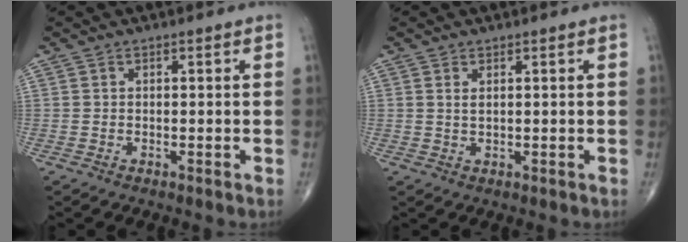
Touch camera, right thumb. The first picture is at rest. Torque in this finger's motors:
{"motor_torque": [-0.59, 0.40, 0.00, 0.00, -0.01]}